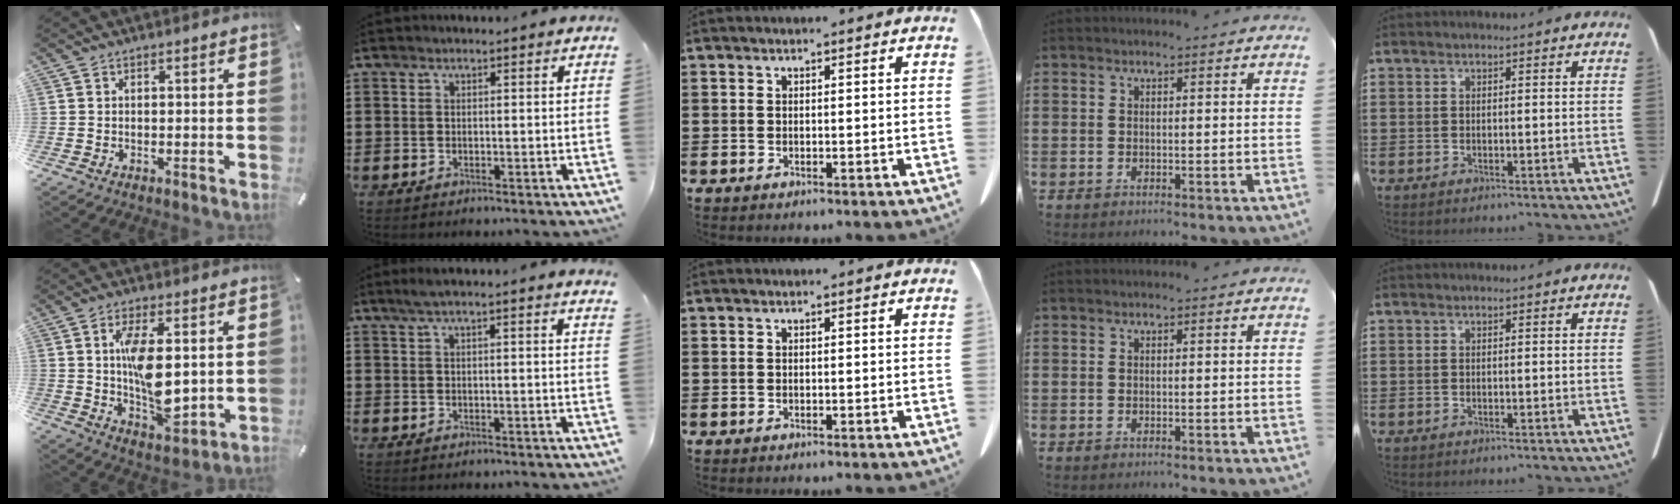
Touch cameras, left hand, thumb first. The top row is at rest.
{"thumb": {"total": 12.3, "force": [1.3, 5.8, 10.7], "torque": [-0.205, -0.016, 0.021]}, "index": {"total": 2.6, "force": [2.1, -0.5, 1.5], "torque": [-0.032, 0.001, 0.039]}}